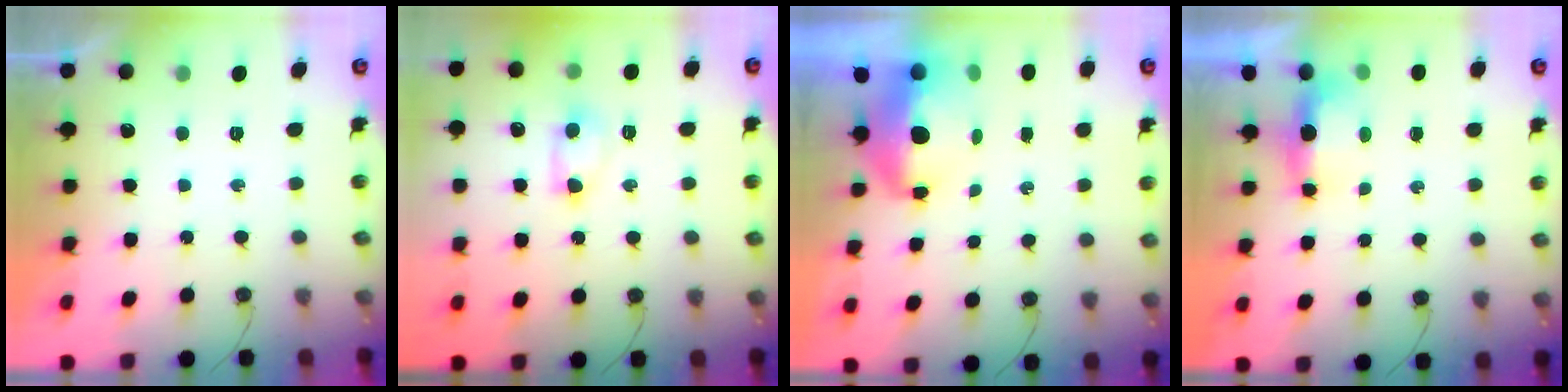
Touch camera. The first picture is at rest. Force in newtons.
{"total": 5.4, "press": 5.3, "slide": 1.1}
{"total": 7.5, "press": 7.4, "slide": 1.2}
{"total": 5.1, "press": 4.9, "slide": 1.3}